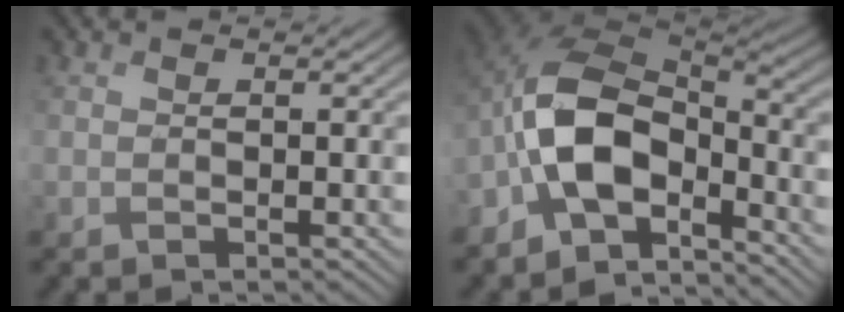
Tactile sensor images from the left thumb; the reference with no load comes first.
{"total": 12.1, "force": [-4.6, 6.8, 8.9], "torque": [-0.178, -0.003, -0.102]}